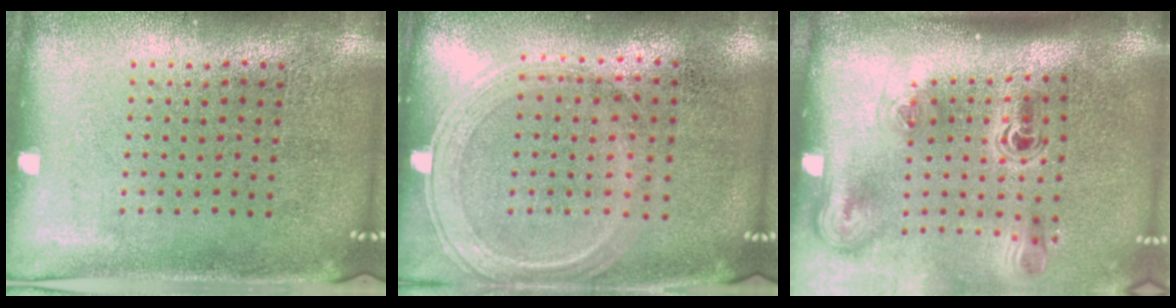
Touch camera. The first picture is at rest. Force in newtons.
{"total": 0.6, "press": 0.5, "slide": 0.2}
{"total": 2.3, "press": 1.5, "slide": 1.8}